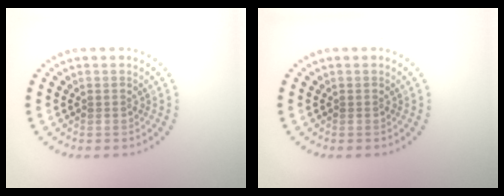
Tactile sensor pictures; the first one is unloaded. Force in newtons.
{"total": 0.0}